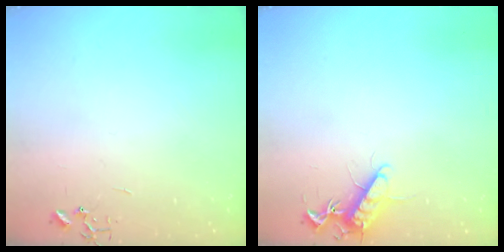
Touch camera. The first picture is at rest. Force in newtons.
{"total": 11.3, "press": 11.3, "slide": 0.7}